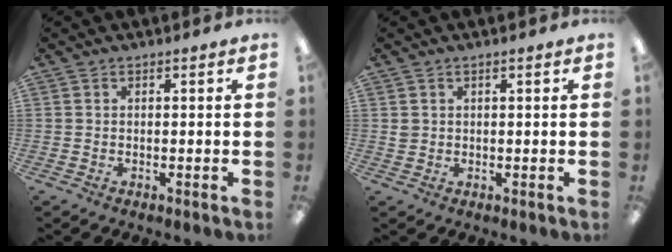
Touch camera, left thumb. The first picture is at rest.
{"total": 1.2, "force": [0.4, 1.0, 0.4], "torque": [-0.010, 0.005, 0.007]}